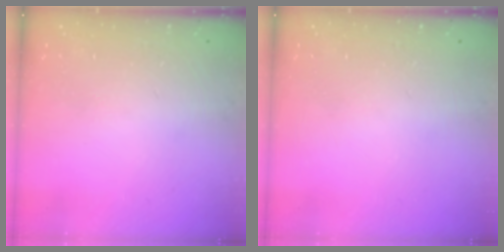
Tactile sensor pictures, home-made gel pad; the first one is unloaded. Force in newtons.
{"total": 0.0}